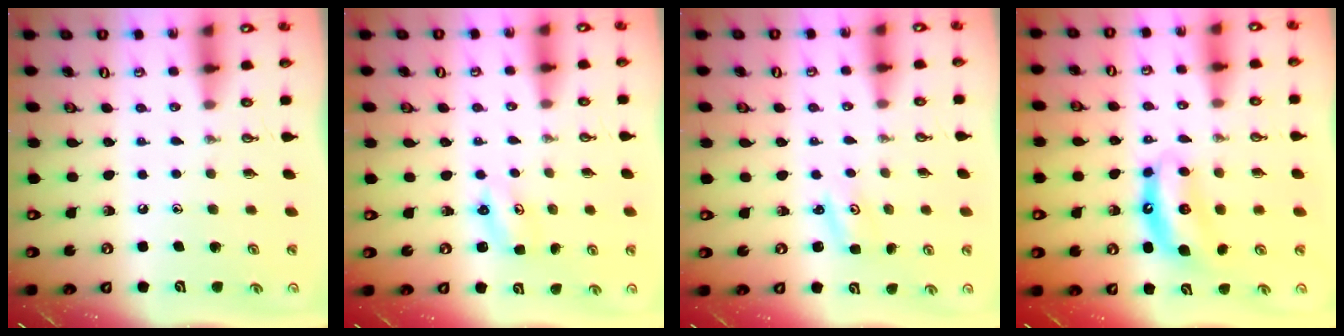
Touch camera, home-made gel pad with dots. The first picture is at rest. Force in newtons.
{"total": 2.8, "press": 2.8, "slide": 0.3}
{"total": 2.0, "press": 2.0, "slide": 0.2}
{"total": 7.9, "press": 7.9, "slide": 0.4}